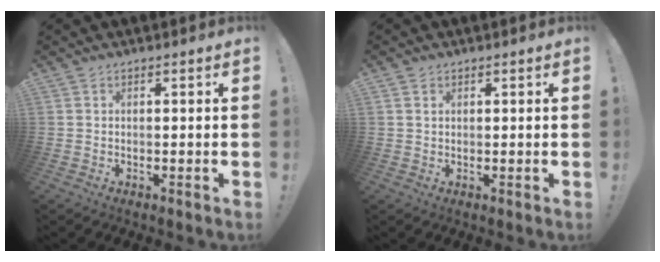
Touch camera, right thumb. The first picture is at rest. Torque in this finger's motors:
{"motor_torque": [-0.03, 0.06, 0.17, 0.04, -0.01]}